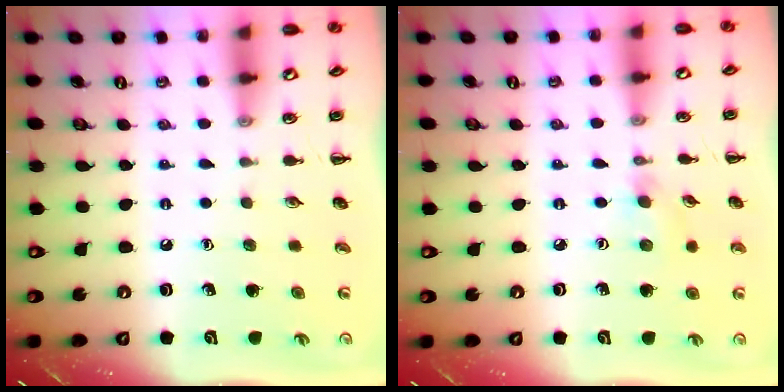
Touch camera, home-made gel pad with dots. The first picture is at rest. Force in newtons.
{"total": 4.4, "press": 4.1, "slide": 1.7}